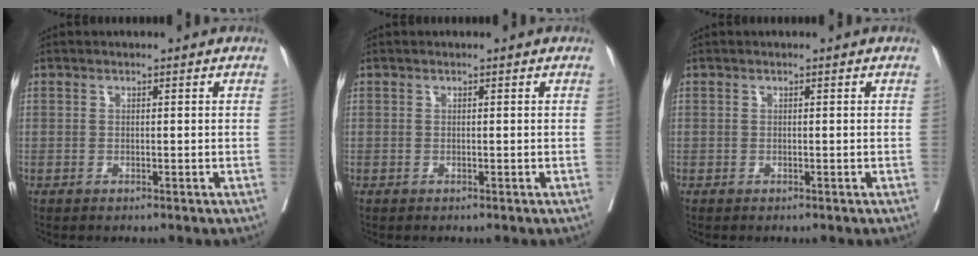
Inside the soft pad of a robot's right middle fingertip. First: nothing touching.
{"total": 0.0}
{"total": 0.0}